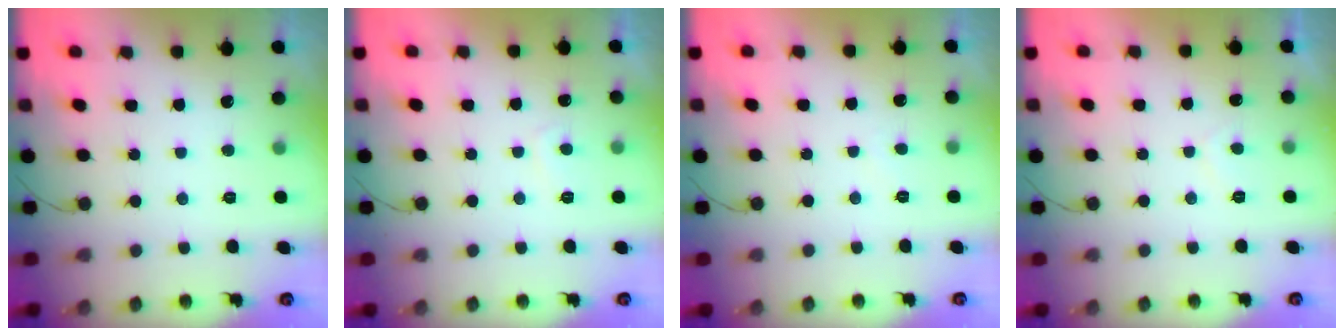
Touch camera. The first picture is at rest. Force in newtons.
{"total": 1.6, "press": 1.4, "slide": 0.7}
{"total": 1.6, "press": 1.5, "slide": 0.4}
{"total": 0.9, "press": 0.6, "slide": 0.7}